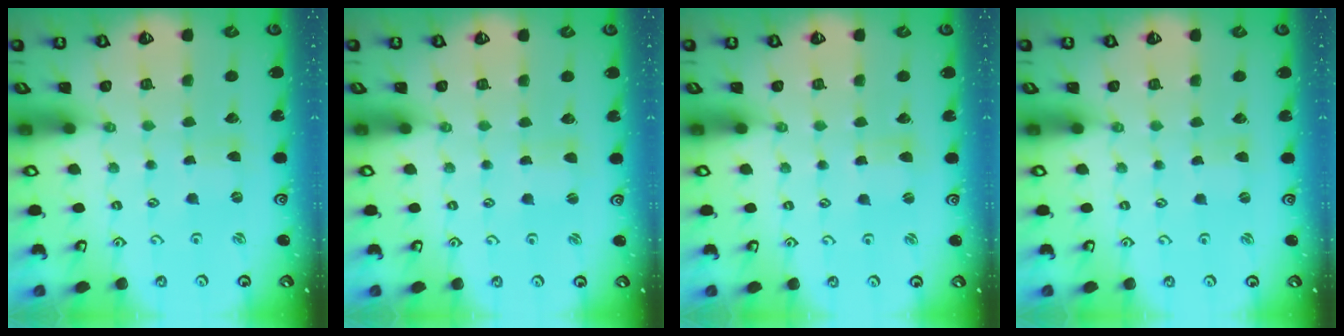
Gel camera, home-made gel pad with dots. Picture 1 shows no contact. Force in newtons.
{"total": 0.6, "press": 0.5, "slide": 0.2}
{"total": 1.0, "press": 1.0, "slide": 0.2}
{"total": 0.0}